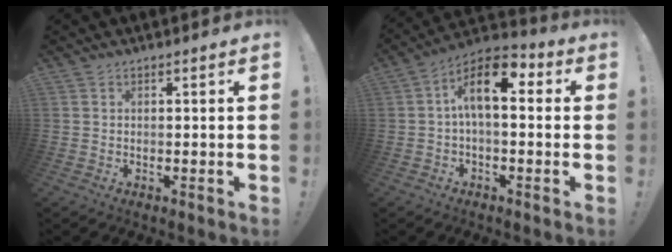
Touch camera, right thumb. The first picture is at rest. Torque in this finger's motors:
{"motor_torque": [1.28, 1.88, 0.46, -0.34, 0.06]}